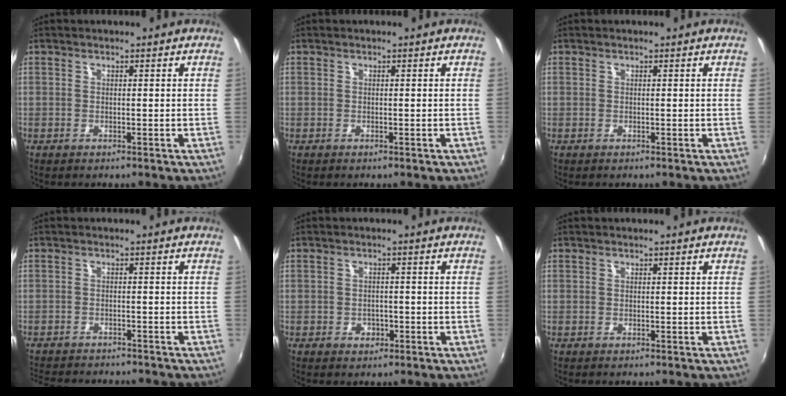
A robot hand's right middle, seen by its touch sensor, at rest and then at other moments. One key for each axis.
{"total": 0.0}
{"total": 0.0}
{"total": 9.5, "fx": -8.7, "fy": 2.3, "fz": 3.3, "tx": -0.082, "ty": -0.018, "tz": -0.129}
{"total": 2.5, "fx": -1.0, "fy": 2.0, "fz": 1.0, "tx": -0.018, "ty": 0.000, "tz": -0.014}
{"total": 0.0}